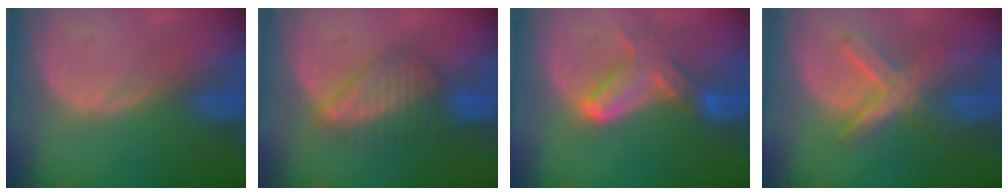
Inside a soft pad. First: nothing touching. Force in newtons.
{"total": 6.4, "press": 6.4, "slide": 0.1}
{"total": 6.8, "press": 6.6, "slide": 1.7}
{"total": 7.6, "press": 6.5, "slide": 3.8}